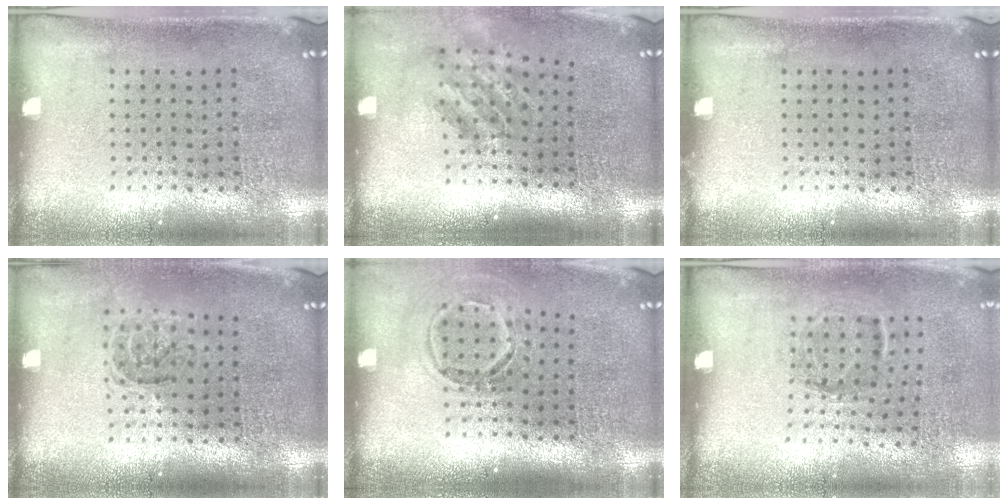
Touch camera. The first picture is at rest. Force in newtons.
{"total": 1.9, "press": 1.3, "slide": 1.3}
{"total": 0.0}
{"total": 1.1, "press": 1.1, "slide": 0.4}
{"total": 1.6, "press": 1.1, "slide": 1.1}
{"total": 1.2, "press": 0.8, "slide": 0.8}